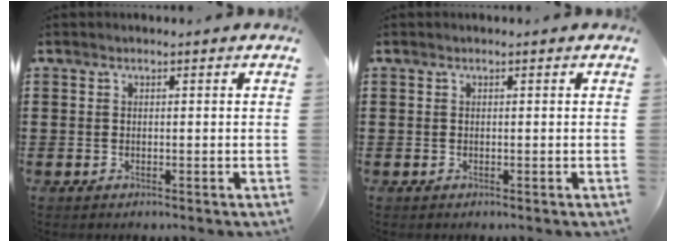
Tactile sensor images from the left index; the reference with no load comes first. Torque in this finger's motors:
{"motor_torque": [-0.03, -0.02, 0.00, 0.00]}